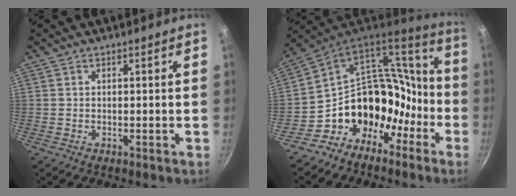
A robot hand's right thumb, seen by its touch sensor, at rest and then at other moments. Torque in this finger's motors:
{"motor_torque": [0.62, 0.40, 1.53, -1.24, 0.12]}